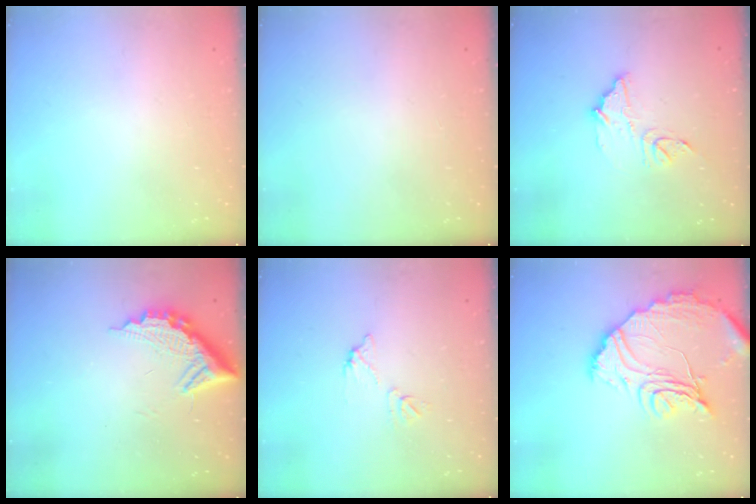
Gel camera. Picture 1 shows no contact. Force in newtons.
{"total": 0.0}
{"total": 11.0, "press": 11.0, "slide": 0.9}
{"total": 11.8, "press": 11.8, "slide": 1.0}
{"total": 6.1, "press": 6.1, "slide": 0.4}
{"total": 17.1, "press": 17.0, "slide": 1.8}